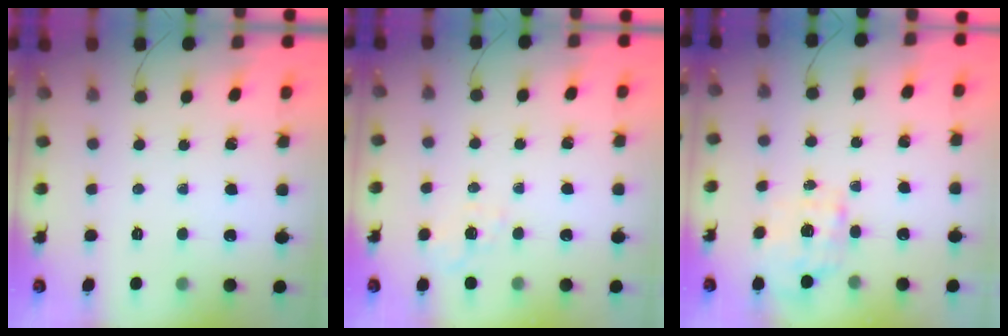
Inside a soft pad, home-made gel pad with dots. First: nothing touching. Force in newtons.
{"total": 2.2, "press": 1.6, "slide": 1.6}
{"total": 1.4, "press": 1.2, "slide": 0.7}